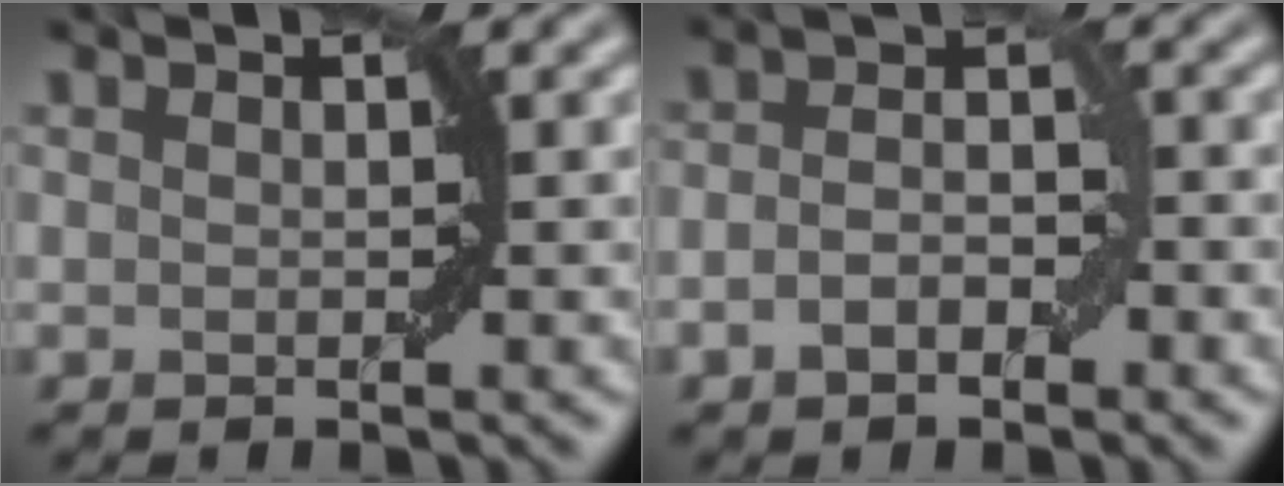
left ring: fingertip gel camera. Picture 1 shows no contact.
{"total": 2.9, "force": [-1.1, 1.5, 2.2], "torque": [-0.041, 0.003, -0.024]}